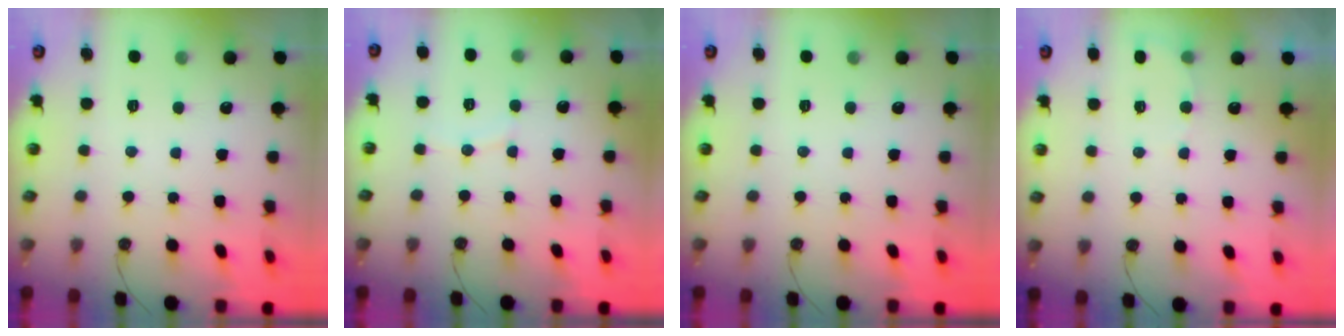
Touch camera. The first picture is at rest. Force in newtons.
{"total": 3.9, "press": 3.8, "slide": 0.6}
{"total": 0.0}
{"total": 4.3, "press": 4.1, "slide": 1.3}